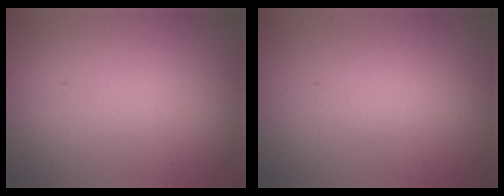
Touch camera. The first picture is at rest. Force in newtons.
{"total": 1.3, "press": 1.2, "slide": 0.1}